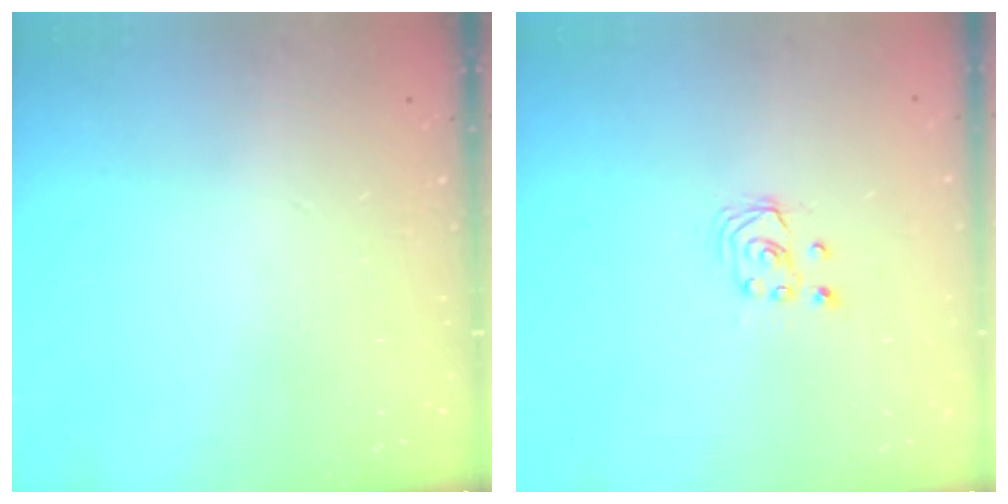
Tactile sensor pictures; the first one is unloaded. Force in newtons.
{"total": 2.6, "press": 2.6, "slide": 0.3}